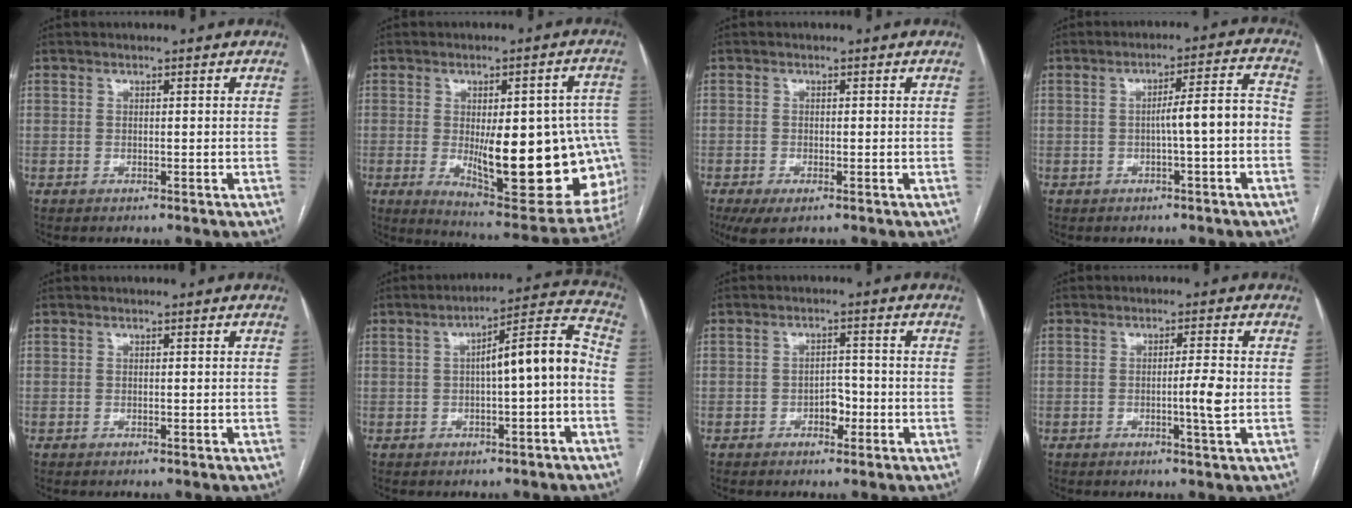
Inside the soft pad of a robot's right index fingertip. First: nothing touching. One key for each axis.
{"total": 23.5, "fx": -3.2, "fy": 7.4, "fz": 22.1, "tx": -0.214, "ty": 0.003, "tz": -0.014}
{"total": 3.6, "fx": -2.2, "fy": 1.0, "fz": 2.7, "tx": -0.048, "ty": -0.008, "tz": -0.032}
{"total": 6.3, "fx": -1.3, "fy": 0.0, "fz": 6.2, "tx": -0.088, "ty": 0.021, "tz": -0.018}
{"total": 0.0}
{"total": 9.5, "fx": -0.9, "fy": 1.2, "fz": 9.4, "tx": -0.133, "ty": 0.035, "tz": -0.012}
{"total": 2.8, "fx": -1.3, "fy": 1.6, "fz": 1.9, "tx": -0.022, "ty": 0.008, "tz": -0.020}
{"total": 3.7, "fx": -0.6, "fy": -0.4, "fz": 3.7, "tx": -0.060, "ty": -0.004, "tz": -0.010}